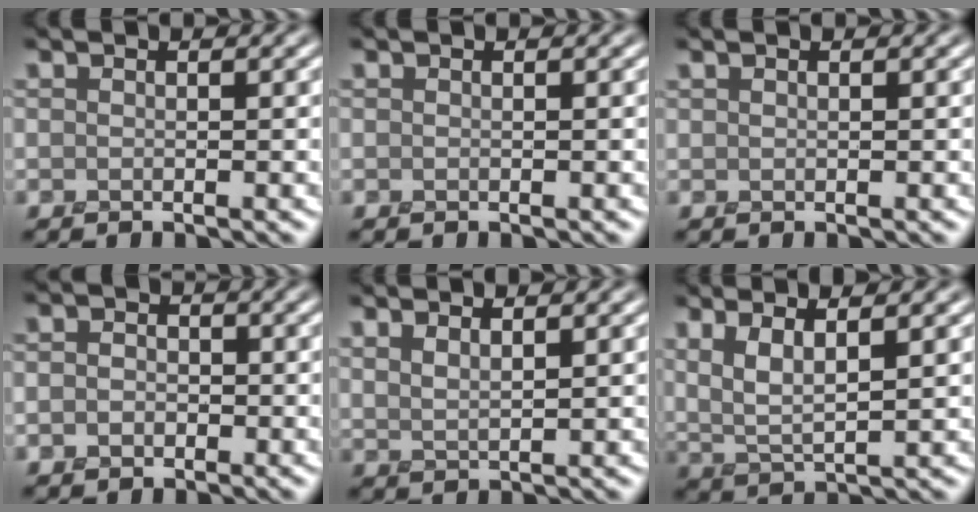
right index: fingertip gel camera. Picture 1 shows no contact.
{"total": 0.0}
{"total": 0.0}
{"total": 1.8, "force": [-0.8, 1.5, 0.7], "torque": [-0.004, -0.004, -0.023]}
{"total": 2.0, "force": [1.5, 0.3, 1.3], "torque": [-0.026, 0.000, 0.034]}
{"total": 4.8, "force": [2.6, 1.0, 3.9], "torque": [-0.070, 0.007, 0.042]}